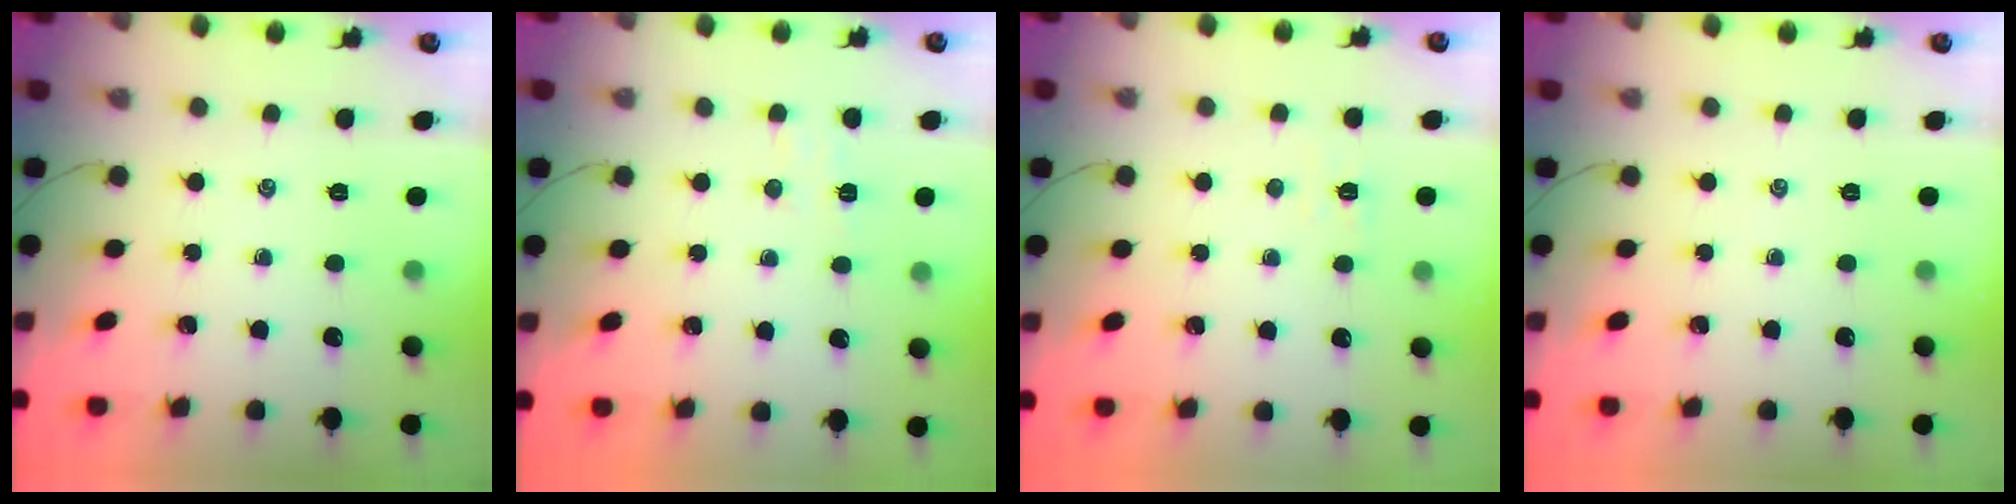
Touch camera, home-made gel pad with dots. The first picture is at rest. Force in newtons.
{"total": 4.8, "press": 4.7, "slide": 1.0}
{"total": 2.8, "press": 2.7, "slide": 0.8}
{"total": 0.0}